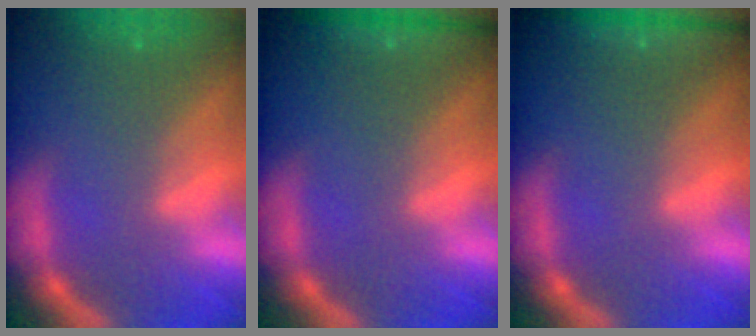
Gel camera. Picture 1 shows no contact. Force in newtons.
{"total": 2.4}
{"total": 4.0}